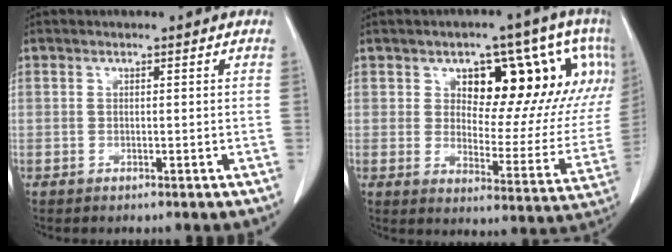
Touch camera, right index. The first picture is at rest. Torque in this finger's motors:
{"motor_torque": [0.48, 0.28, 0.25, 0.07]}